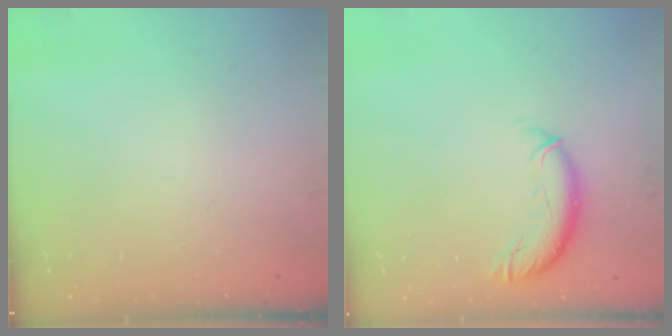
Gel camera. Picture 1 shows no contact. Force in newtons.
{"total": 9.4, "press": 9.4, "slide": 0.6}